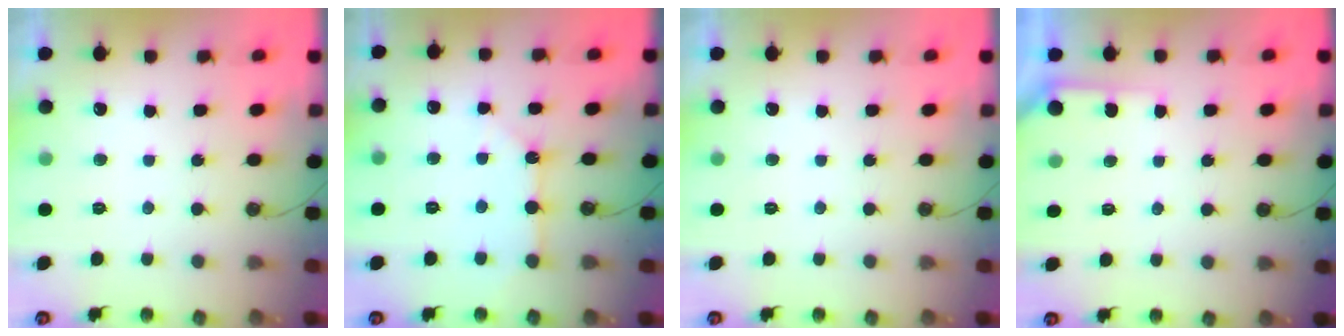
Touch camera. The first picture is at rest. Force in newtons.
{"total": 4.2, "press": 4.1, "slide": 0.4}
{"total": 0.0}
{"total": 3.6, "press": 3.6, "slide": 0.3}